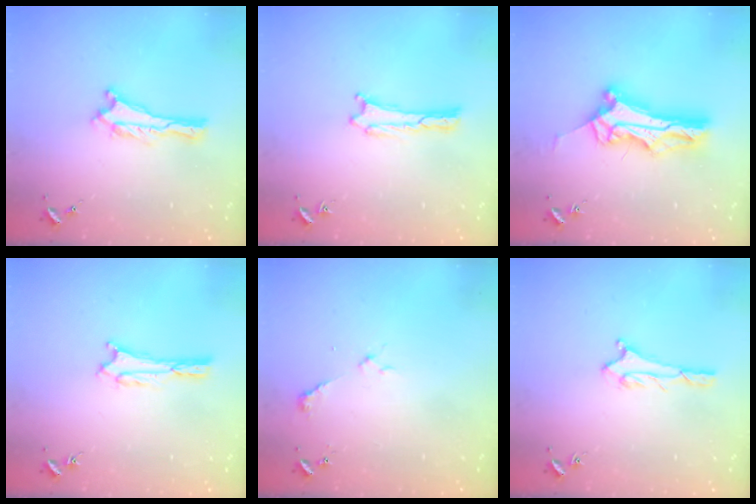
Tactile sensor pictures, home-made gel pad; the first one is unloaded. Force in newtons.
{"total": 0.0}
{"total": 9.9, "press": 9.9, "slide": 0.8}
{"total": 1.7, "press": 1.7, "slide": 0.3}
{"total": 2.3, "press": 2.3, "slide": 0.1}
{"total": 1.6, "press": 1.6, "slide": 0.1}